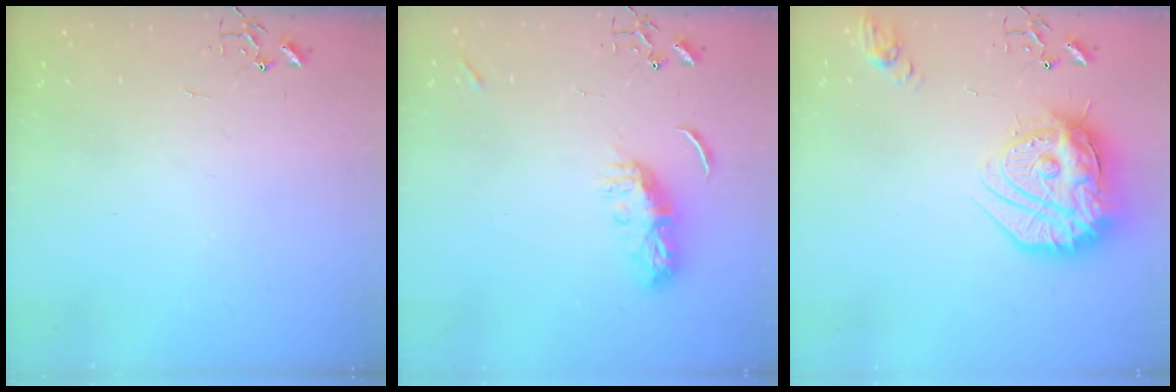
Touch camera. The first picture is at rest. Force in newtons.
{"total": 7.4, "press": 7.4, "slide": 0.5}
{"total": 23.9, "press": 23.8, "slide": 2.1}